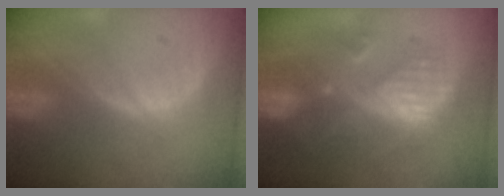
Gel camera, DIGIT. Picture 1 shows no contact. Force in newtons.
{"total": 8.4, "press": 8.3, "slide": 1.3}